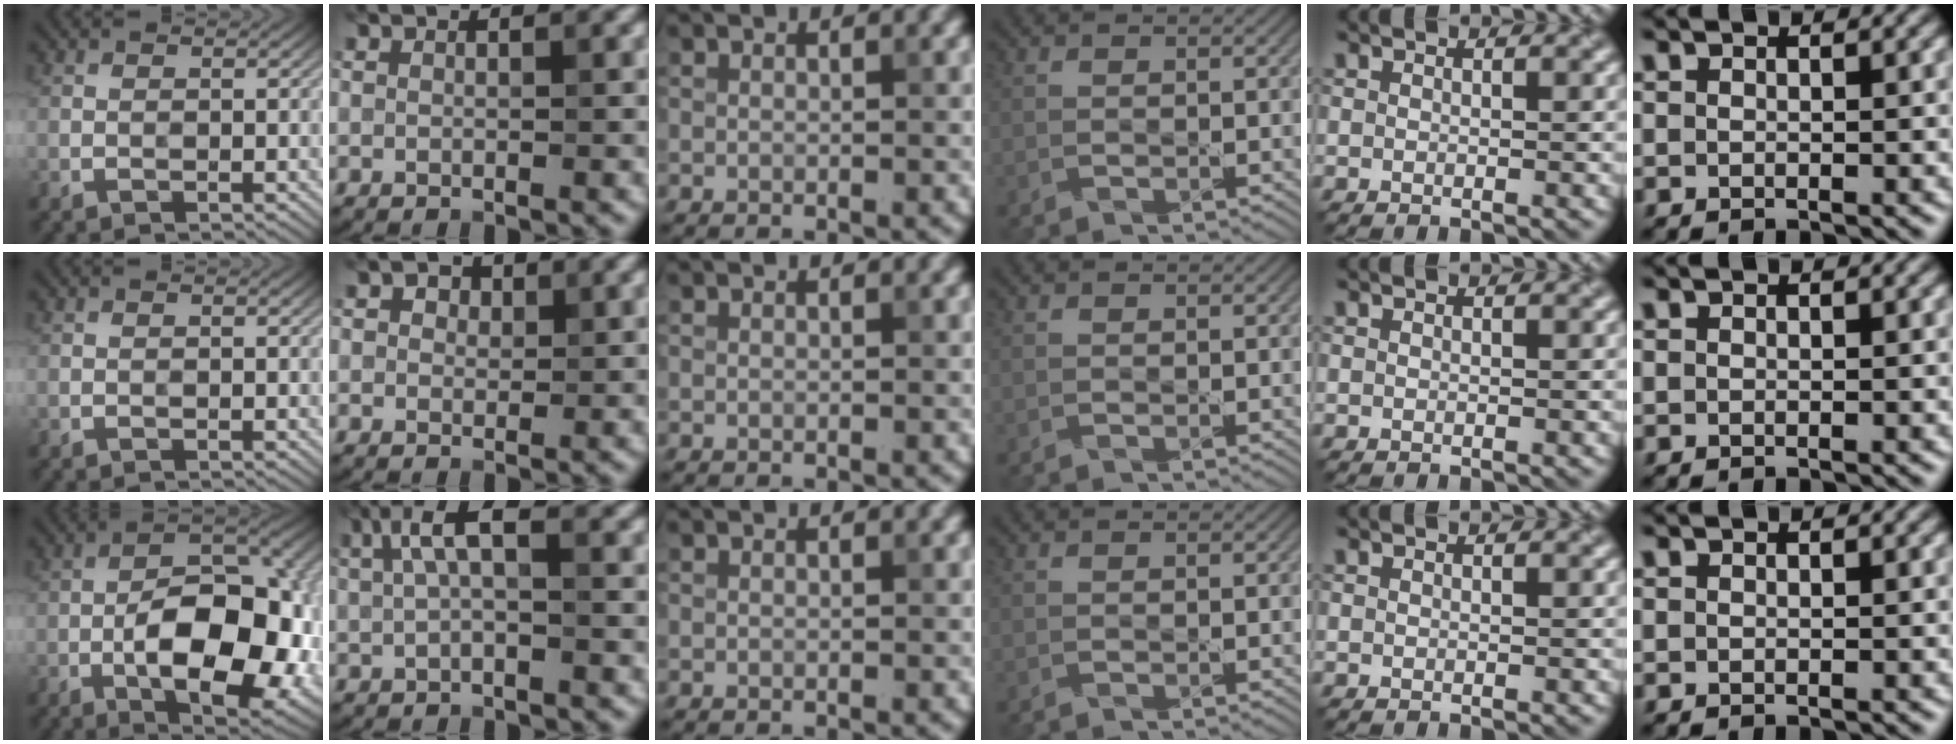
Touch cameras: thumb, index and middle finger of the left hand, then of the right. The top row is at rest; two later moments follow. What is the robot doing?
{"motion": "pour", "object": "bowl"}